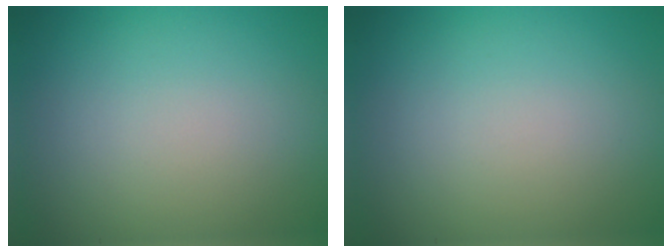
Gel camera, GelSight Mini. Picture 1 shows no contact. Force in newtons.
{"total": 0.0}